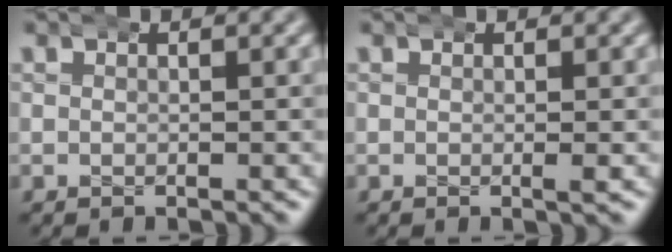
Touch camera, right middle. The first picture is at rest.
{"total": 0.5, "force": [0.4, -0.1, 0.4], "torque": [-0.005, 0.003, 0.002]}